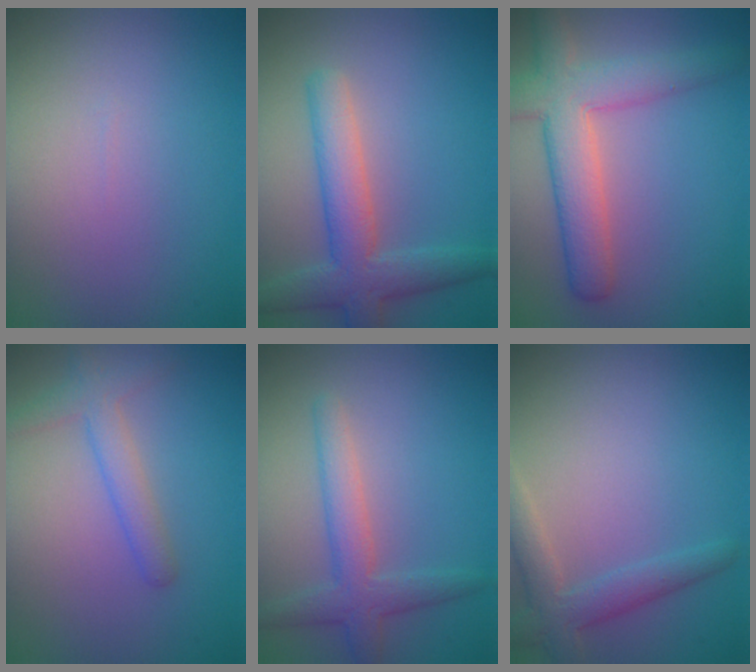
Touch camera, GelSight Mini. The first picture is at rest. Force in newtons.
{"total": 5.0, "press": 5.0, "slide": 0.3}
{"total": 6.2, "press": 6.2, "slide": 0.3}
{"total": 2.5, "press": 2.5, "slide": 0.1}
{"total": 3.4, "press": 3.4, "slide": 0.1}
{"total": 3.1, "press": 3.1, "slide": 0.2}